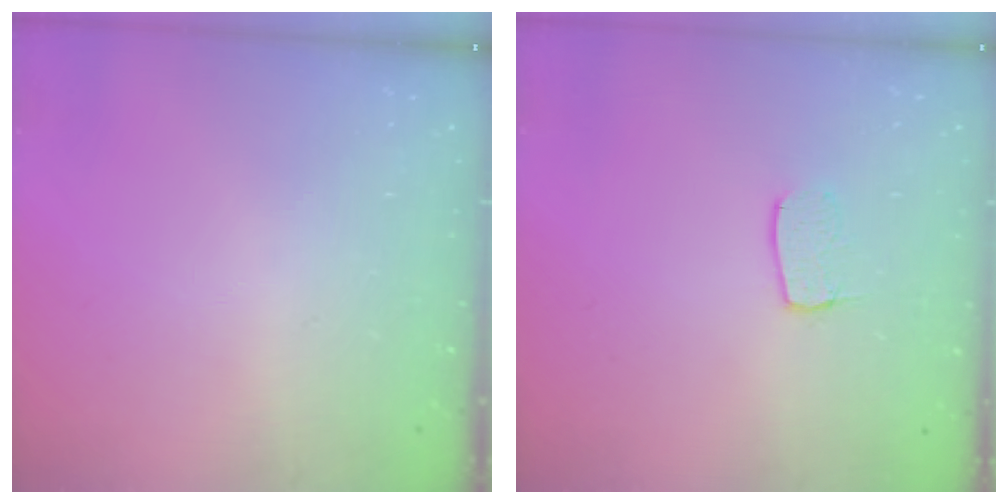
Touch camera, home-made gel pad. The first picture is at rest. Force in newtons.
{"total": 6.0, "press": 6.0, "slide": 0.5}